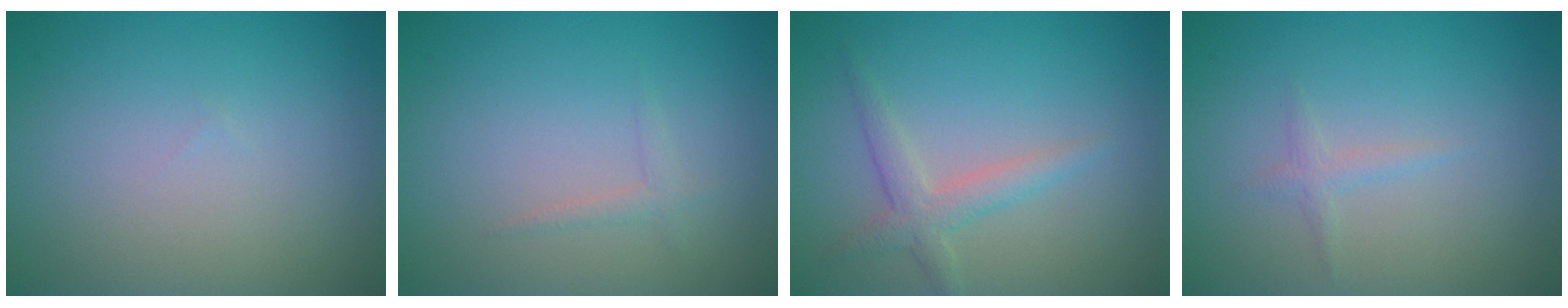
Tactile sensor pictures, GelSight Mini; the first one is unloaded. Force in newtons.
{"total": 0.9, "press": 0.9, "slide": 0.1}
{"total": 2.4, "press": 2.4, "slide": 0.1}
{"total": 1.0, "press": 1.0, "slide": 0.1}